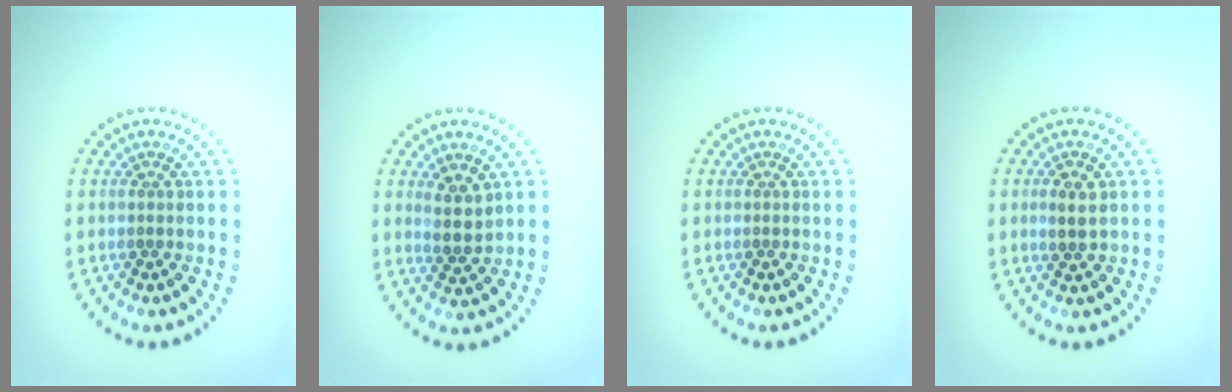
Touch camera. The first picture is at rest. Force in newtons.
{"total": 2.5, "press": 2.1, "slide": 1.3}
{"total": 0.0}
{"total": 1.9, "press": 1.9, "slide": 0.2}